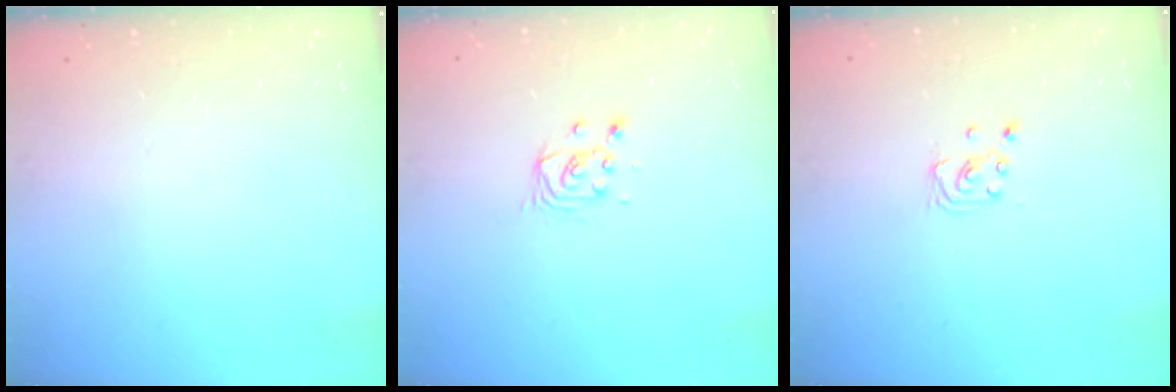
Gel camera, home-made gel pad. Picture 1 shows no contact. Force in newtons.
{"total": 3.1, "press": 3.1, "slide": 0.3}
{"total": 2.1, "press": 2.1, "slide": 0.2}